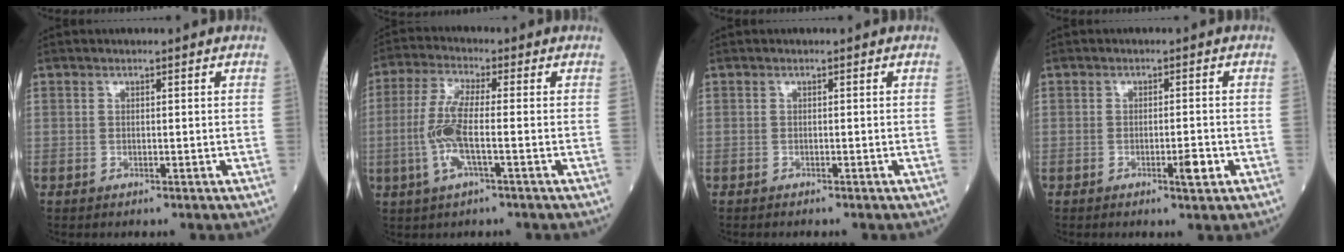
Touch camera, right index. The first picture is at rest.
{"total": 7.5, "force": [-1.5, 0.7, 7.3], "torque": [-0.162, 0.000, -0.033]}
{"total": 0.0}
{"total": 2.4, "force": [-0.9, 0.4, 2.2], "torque": [-0.034, -0.001, -0.010]}